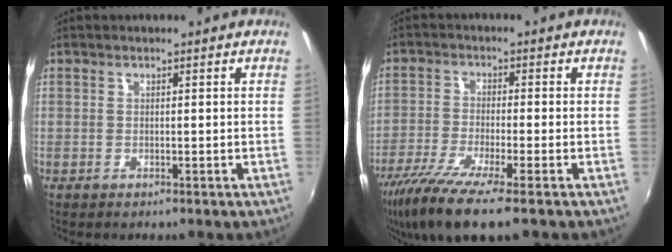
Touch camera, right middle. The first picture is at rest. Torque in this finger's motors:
{"motor_torque": [1.11, -1.03, 0.21, 0.10]}